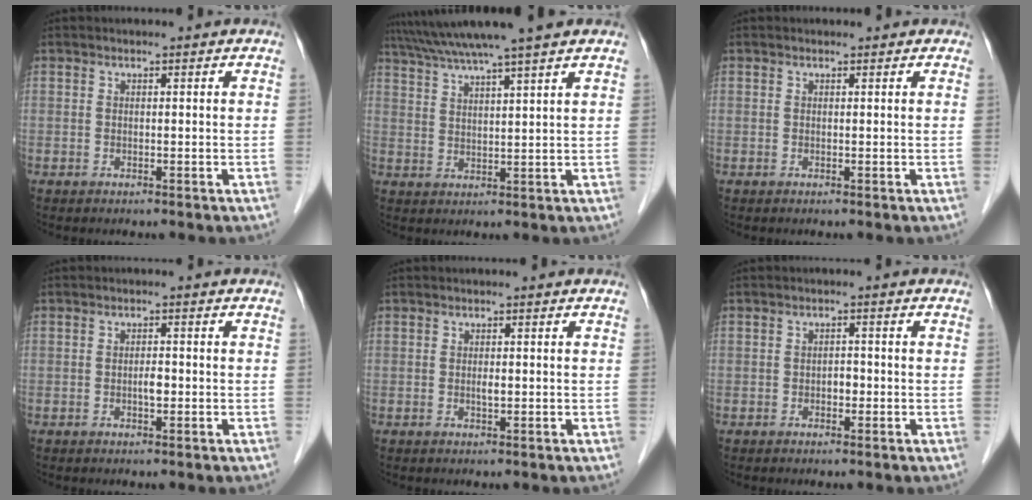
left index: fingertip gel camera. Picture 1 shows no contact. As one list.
[{"total": 10.6, "force": [9.0, -1.6, 5.4], "torque": [-0.099, 0.024, 0.139]}, {"total": 0.8, "force": [0.7, 0.4, 0.1], "torque": [-0.009, 0.007, 0.006]}, {"total": 1.4, "force": [-0.5, 0.5, 1.2], "torque": [-0.024, -0.001, -0.010]}, {"total": 0.8, "force": [-0.2, 0.3, 0.7], "torque": [-0.016, -0.004, -0.003]}, {"total": 1.4, "force": [-0.6, 0.8, 0.9], "torque": [-0.013, 0.002, -0.012]}]